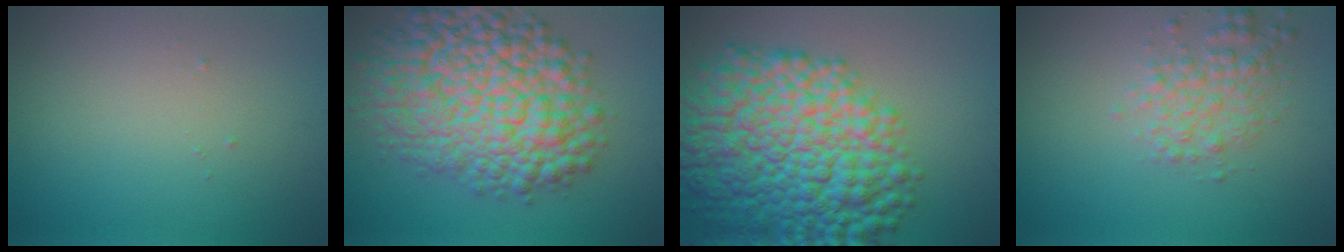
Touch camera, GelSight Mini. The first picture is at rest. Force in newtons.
{"total": 12.6, "press": 12.6, "slide": 0.4}
{"total": 13.4, "press": 13.4, "slide": 0.0}
{"total": 2.8, "press": 2.8, "slide": 0.0}